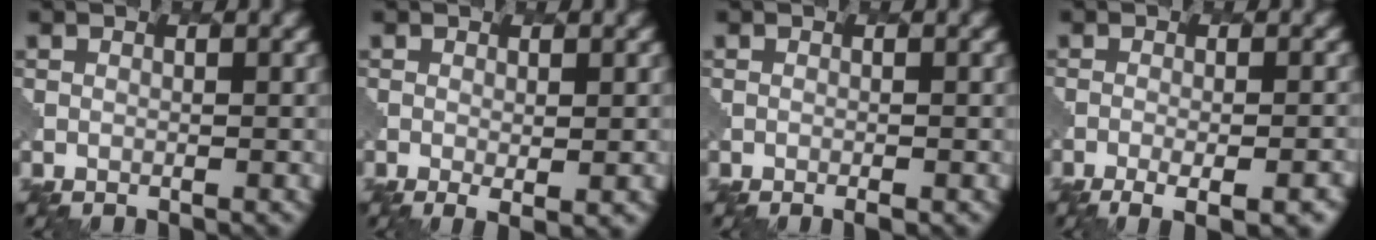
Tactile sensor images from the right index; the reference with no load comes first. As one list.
[{"total": 2.0, "force": [-0.2, 0.4, 2.0], "torque": [-0.033, -0.011, 0.002]}, {"total": 0.9, "force": [-0.4, 0.3, 0.8], "torque": [-0.006, -0.002, -0.002]}, {"total": 5.8, "force": [-2.8, 2.0, 4.7], "torque": [-0.048, 0.001, -0.031]}]